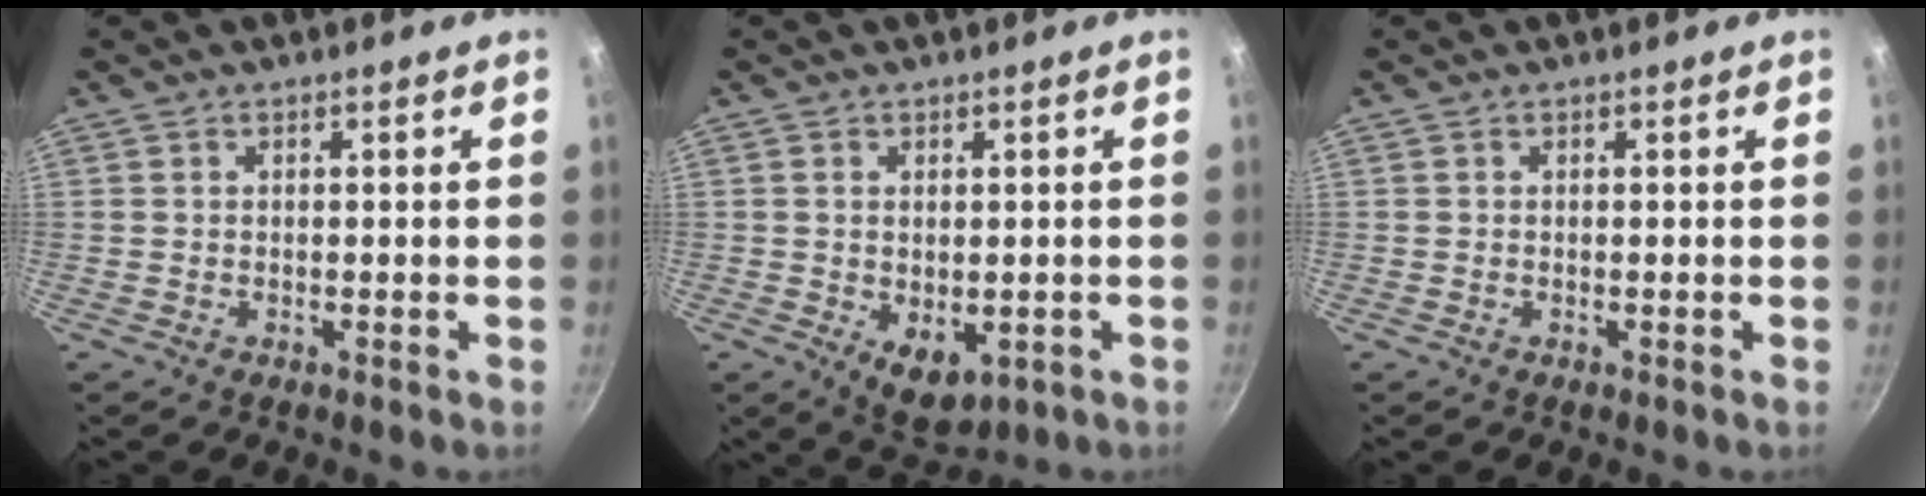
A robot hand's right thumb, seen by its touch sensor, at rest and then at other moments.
{"total": 6.3, "force": [-1.1, 4.0, 4.8], "torque": [-0.063, -0.013, -0.004]}
{"total": 0.0}